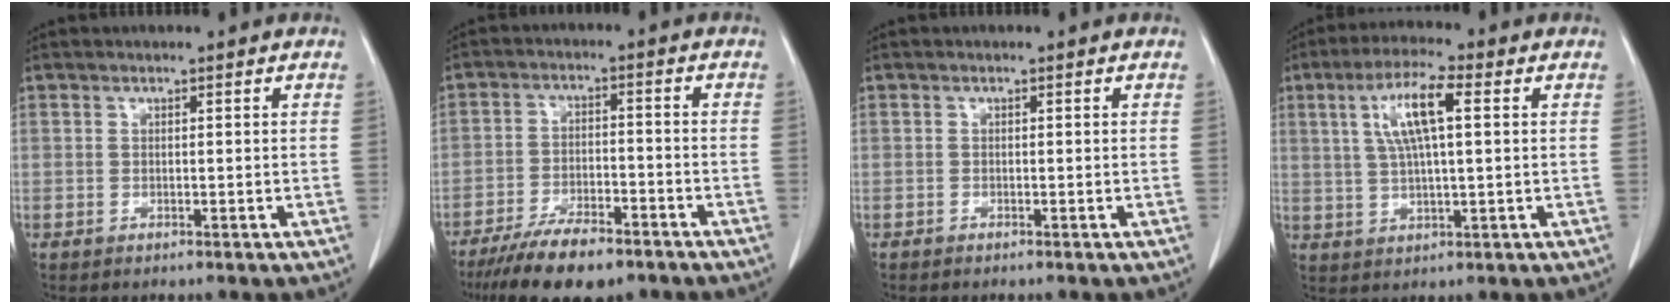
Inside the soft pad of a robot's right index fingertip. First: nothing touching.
{"total": 10.5, "force": [-7.9, 3.1, 6.1], "torque": [-0.102, -0.015, -0.134]}
{"total": 0.0}
{"total": 8.6, "force": [2.4, 1.4, 8.1], "torque": [-0.160, 0.015, 0.047]}